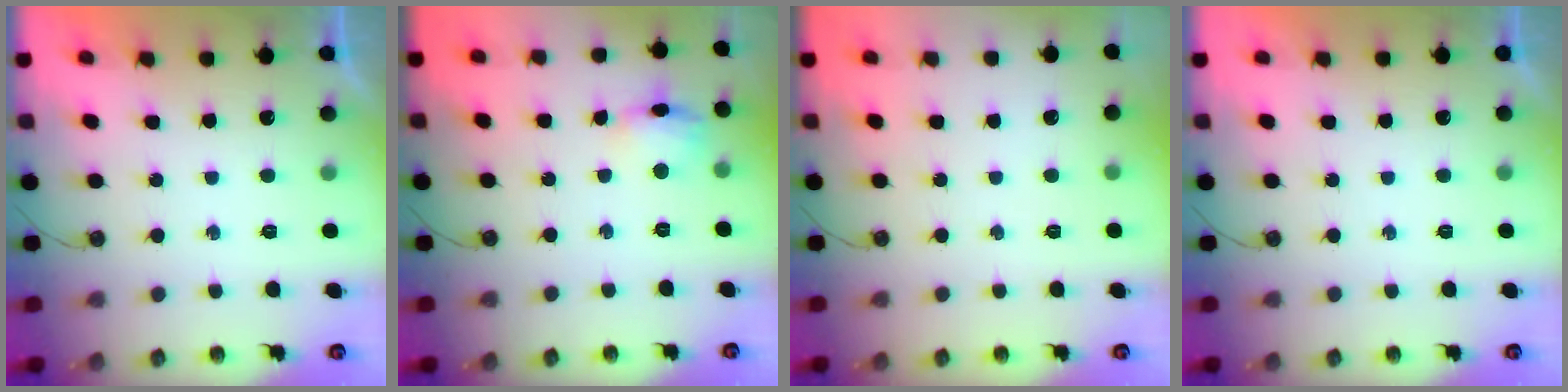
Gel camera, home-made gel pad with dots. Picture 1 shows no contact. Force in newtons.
{"total": 8.4, "press": 8.3, "slide": 1.2}
{"total": 0.0}
{"total": 0.0}